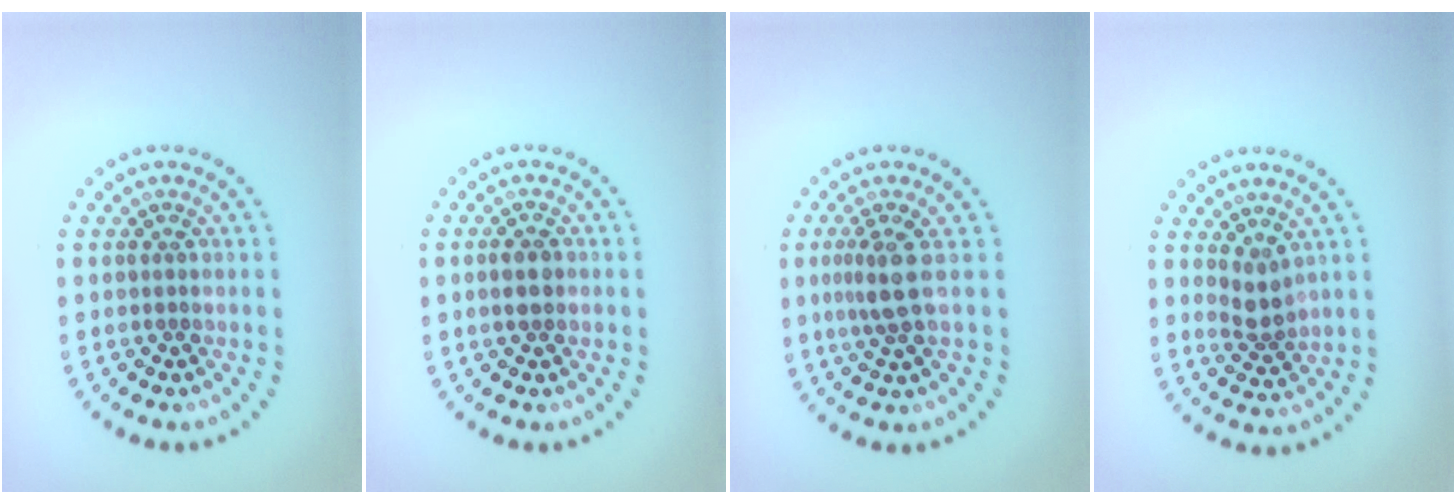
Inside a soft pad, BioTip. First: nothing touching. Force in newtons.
{"total": 1.9, "press": 1.9, "slide": 0.2}
{"total": 2.7, "press": 2.1, "slide": 1.7}
{"total": 2.3, "press": 1.8, "slide": 1.3}